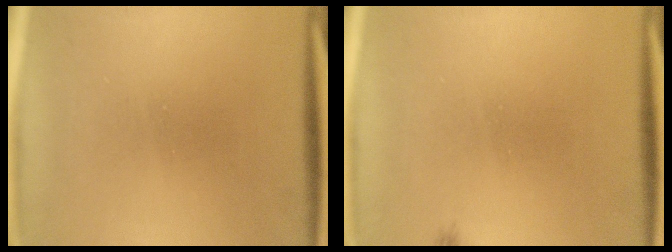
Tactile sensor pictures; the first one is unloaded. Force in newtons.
{"total": 0.6}